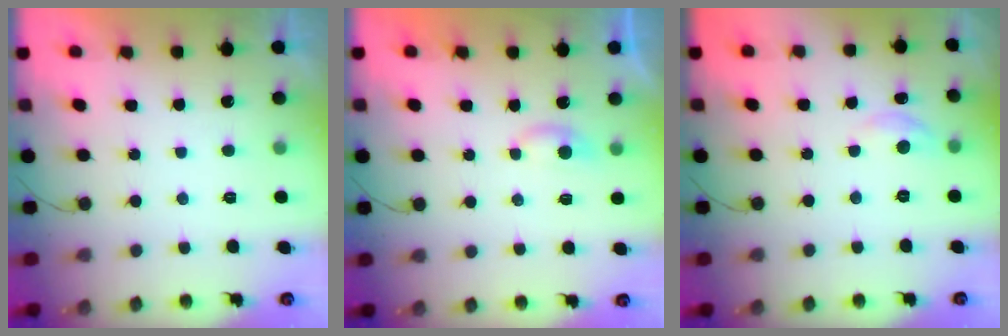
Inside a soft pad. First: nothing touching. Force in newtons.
{"total": 3.3, "press": 3.2, "slide": 0.5}
{"total": 4.6, "press": 4.6, "slide": 0.4}